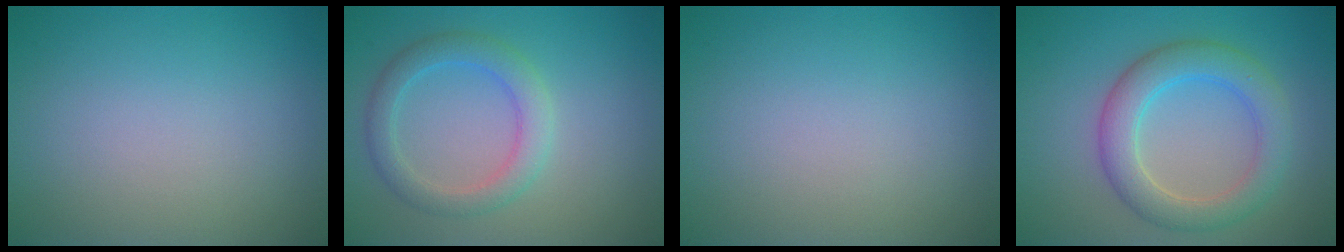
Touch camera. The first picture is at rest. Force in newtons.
{"total": 3.1, "press": 3.1, "slide": 0.1}
{"total": 0.0}
{"total": 4.8, "press": 4.8, "slide": 0.3}